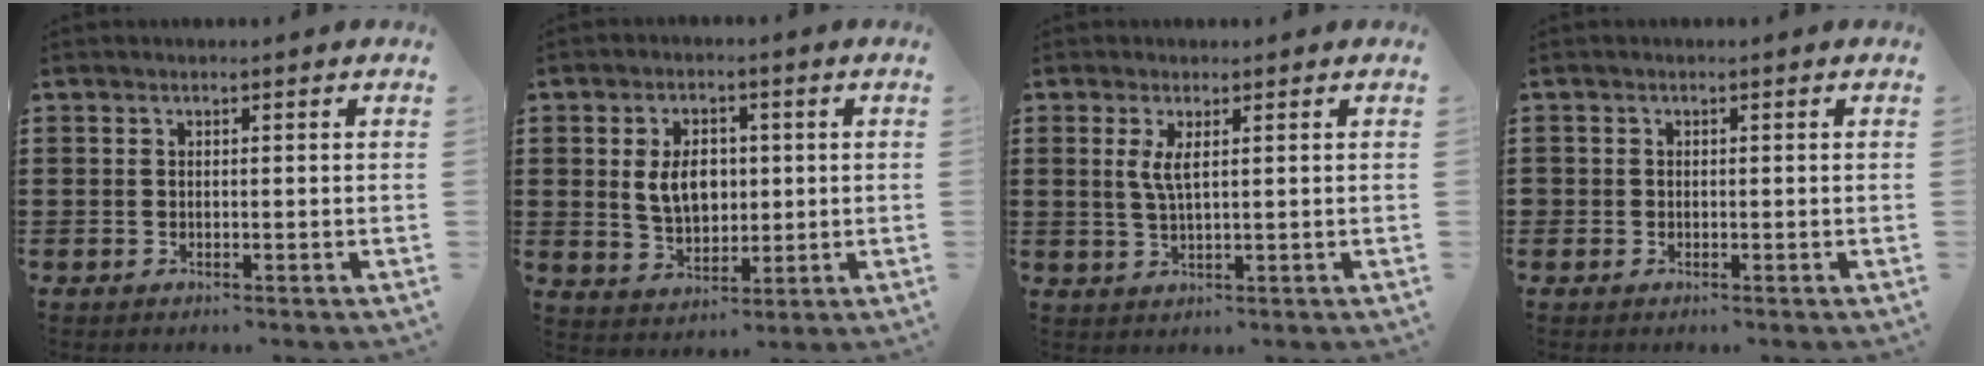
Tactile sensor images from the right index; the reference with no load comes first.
{"total": 6.3, "force": [0.8, 4.3, 4.6], "torque": [-0.090, 0.006, 0.007]}
{"total": 3.1, "force": [1.0, 0.6, 2.9], "torque": [-0.060, 0.003, 0.016]}
{"total": 0.6, "force": [-0.2, 0.5, 0.1], "torque": [-0.002, 0.003, -0.005]}